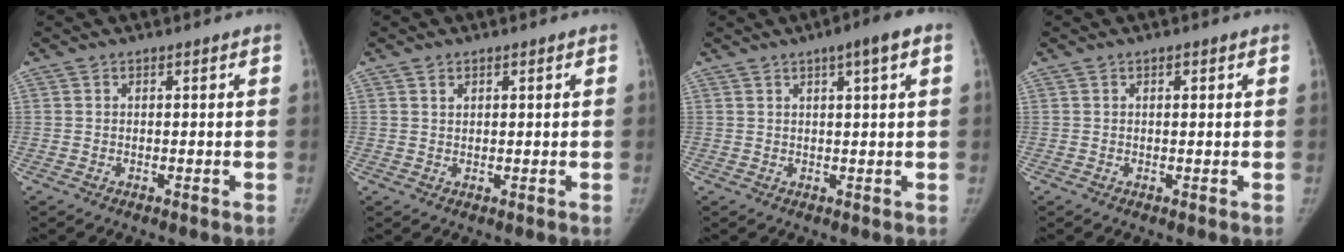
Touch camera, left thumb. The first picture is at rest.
{"total": 1.3, "force": [0.8, 0.8, 0.6], "torque": [-0.003, -0.005, 0.015]}
{"total": 5.1, "force": [2.4, 0.7, 4.4], "torque": [-0.062, 0.006, 0.031]}
{"total": 0.9, "force": [0.5, 0.4, 0.7], "torque": [-0.008, 0.000, 0.007]}